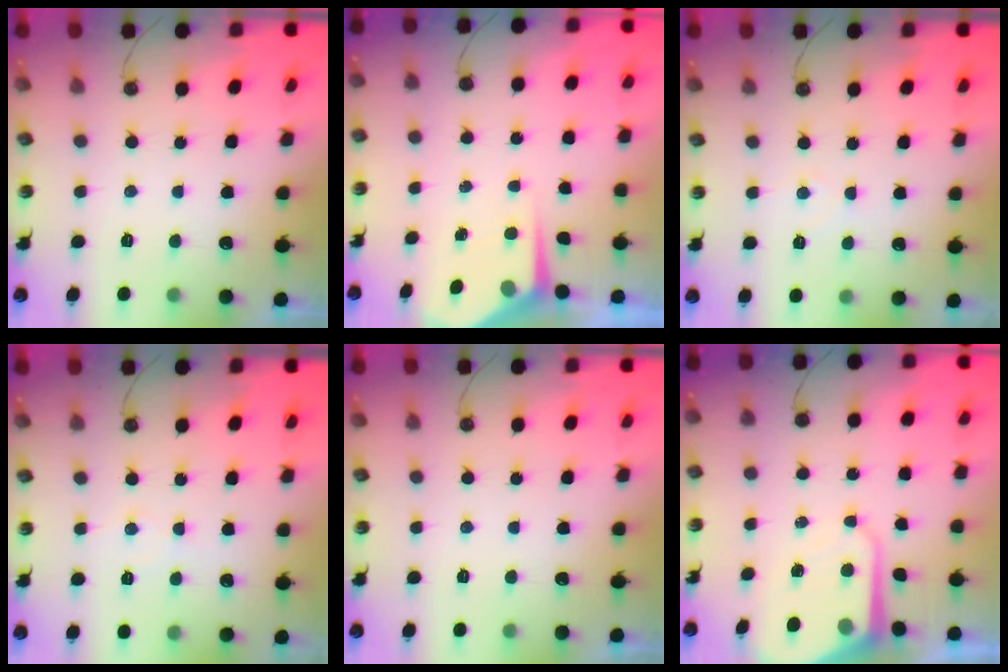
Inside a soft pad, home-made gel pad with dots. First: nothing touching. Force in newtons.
{"total": 4.8, "press": 4.8, "slide": 0.4}
{"total": 3.7, "press": 3.6, "slide": 0.6}
{"total": 4.9, "press": 4.8, "slide": 0.7}
{"total": 0.0}
{"total": 8.5, "press": 8.4, "slide": 0.6}